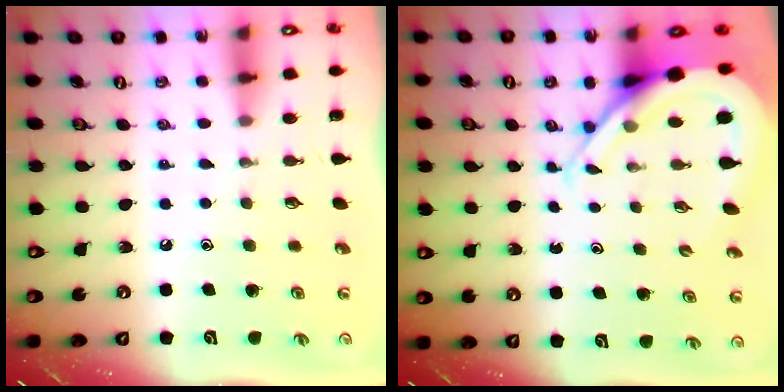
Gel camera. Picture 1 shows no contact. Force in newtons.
{"total": 9.5, "press": 9.5, "slide": 0.8}